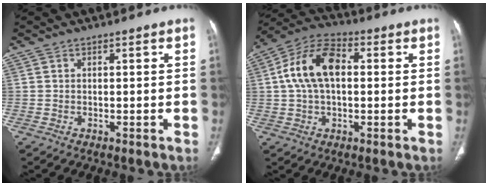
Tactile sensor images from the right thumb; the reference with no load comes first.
{"total": 12.7, "force": [1.6, 7.5, 10.1], "torque": [-0.190, 0.031, 0.022]}